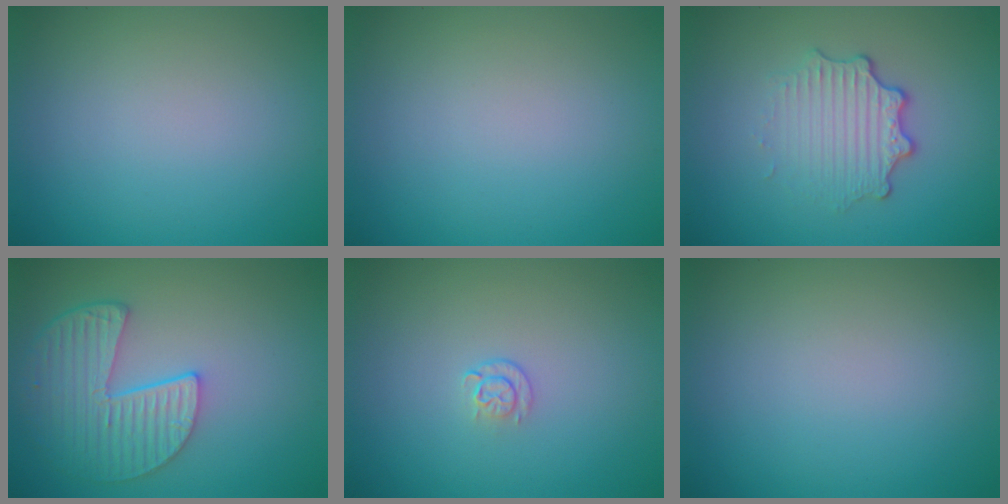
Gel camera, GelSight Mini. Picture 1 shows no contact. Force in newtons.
{"total": 0.0}
{"total": 3.4, "press": 2.6, "slide": 2.2}
{"total": 5.3, "press": 4.4, "slide": 3.0}
{"total": 1.1, "press": 0.6, "slide": 0.9}
{"total": 0.0}